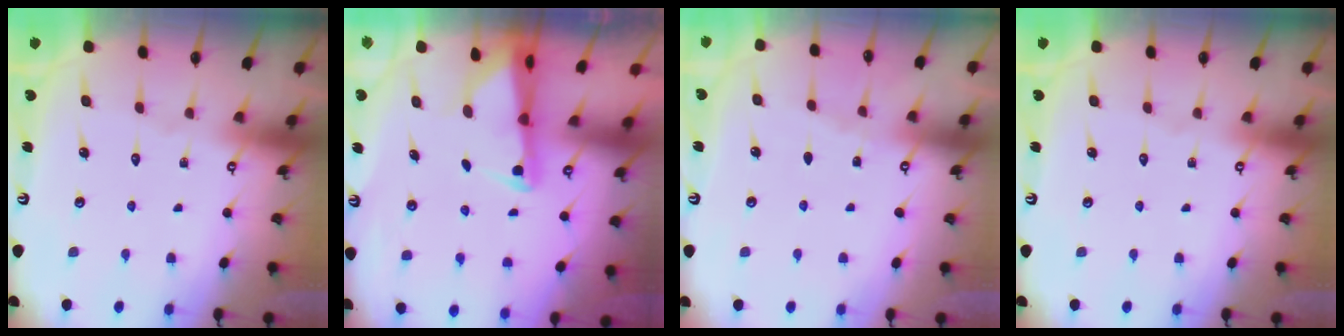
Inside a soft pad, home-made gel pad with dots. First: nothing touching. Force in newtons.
{"total": 2.5, "press": 2.4, "slide": 0.5}
{"total": 2.6, "press": 2.6, "slide": 0.4}
{"total": 0.0}